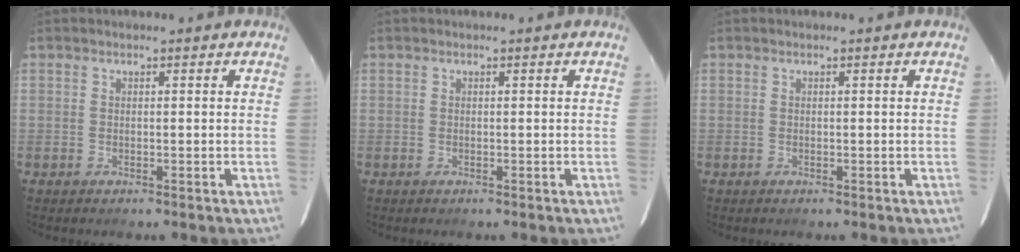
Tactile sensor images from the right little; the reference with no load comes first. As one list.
[{"total": 0.0}, {"total": 0.0}]